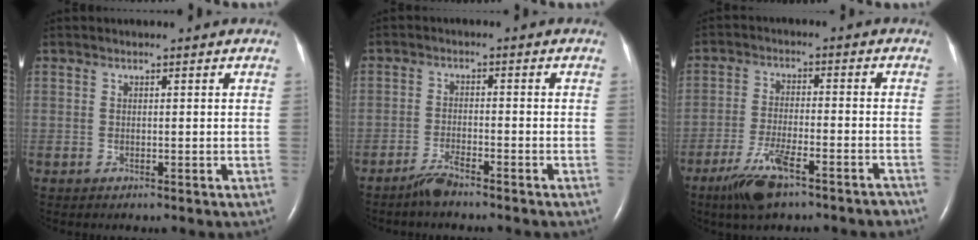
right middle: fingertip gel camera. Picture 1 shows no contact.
{"total": 3.1, "force": [-2.8, 0.1, 1.5], "torque": [-0.039, -0.005, -0.054]}
{"total": 9.0, "force": [-6.4, 1.6, 6.1], "torque": [-0.115, -0.012, -0.109]}